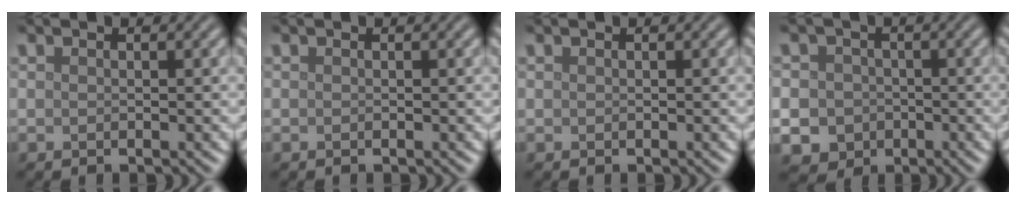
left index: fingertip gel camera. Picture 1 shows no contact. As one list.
[{"total": 0.0}, {"total": 0.0}, {"total": 8.6, "force": [-1.7, 8.1, 2.2], "torque": [-0.046, -0.005, -0.060]}]